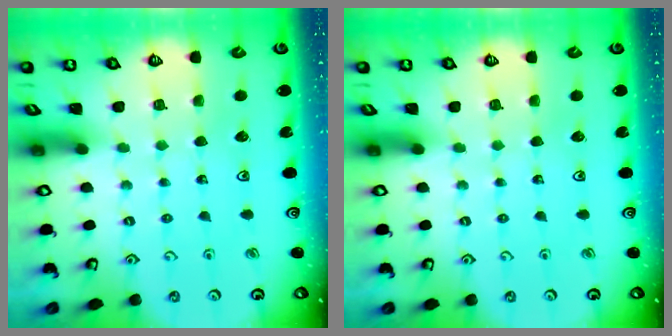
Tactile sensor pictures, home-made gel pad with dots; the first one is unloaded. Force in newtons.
{"total": 0.0}